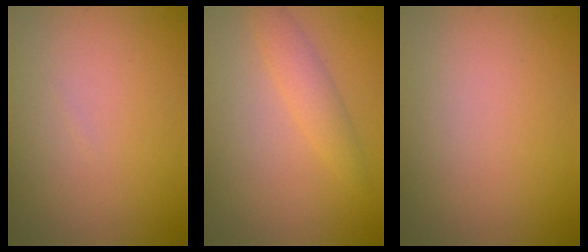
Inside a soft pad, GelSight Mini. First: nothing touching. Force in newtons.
{"total": 2.2, "press": 2.2, "slide": 0.1}
{"total": 0.0}